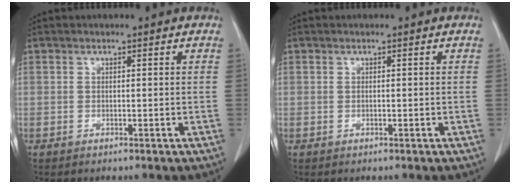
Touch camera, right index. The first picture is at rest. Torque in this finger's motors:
{"motor_torque": [0.00, 0.00, 0.00, 0.00]}